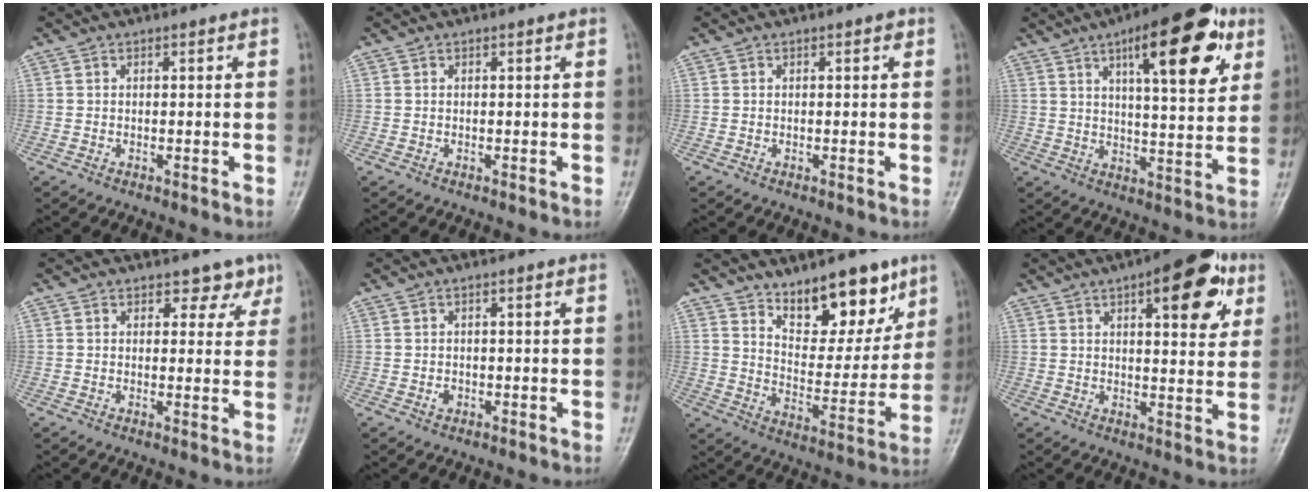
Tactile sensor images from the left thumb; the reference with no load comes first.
{"total": 0.0}
{"total": 0.5, "force": [0.2, 0.3, 0.4], "torque": [-0.002, 0.001, 0.000]}
{"total": 17.9, "force": [8.2, 5.7, 14.9], "torque": [-0.182, -0.023, 0.115]}
{"total": 3.6, "force": [2.6, 2.3, 0.8], "torque": [0.020, -0.015, 0.029]}
{"total": 1.2, "force": [-0.3, 0.9, 0.7], "torque": [-0.005, 0.003, -0.004]}
{"total": 13.9, "force": [9.6, 6.3, 7.8], "torque": [-0.067, -0.073, 0.161]}
{"total": 13.4, "force": [5.9, 5.1, 10.9], "torque": [-0.108, -0.012, 0.071]}